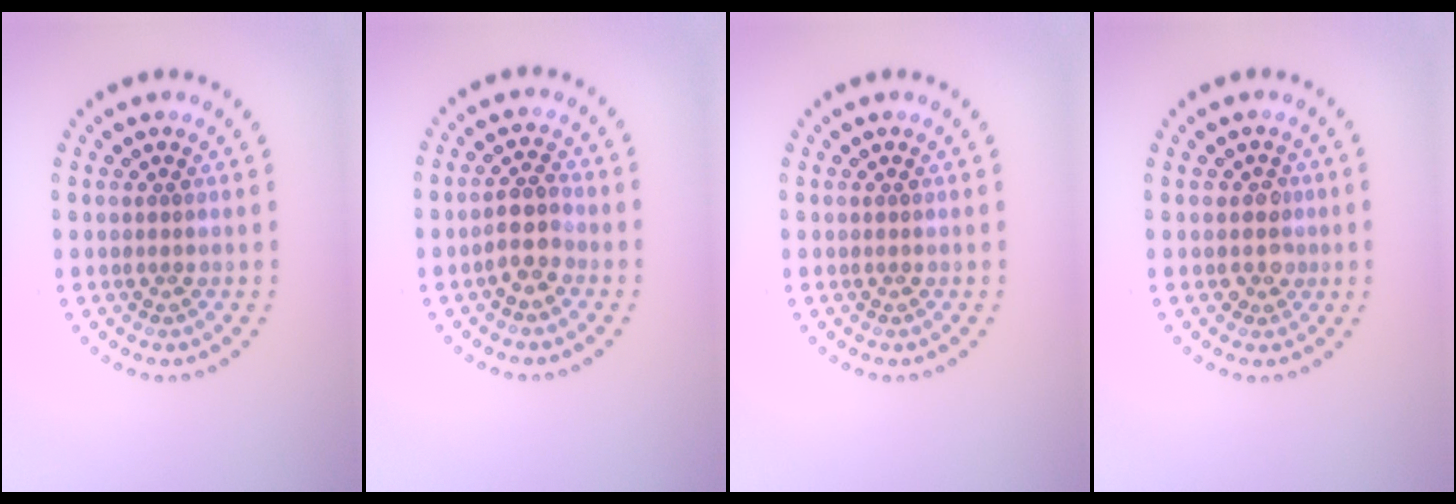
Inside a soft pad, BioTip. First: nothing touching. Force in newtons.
{"total": 2.6, "press": 2.3, "slide": 1.2}
{"total": 0.0}
{"total": 1.8, "press": 1.6, "slide": 0.9}